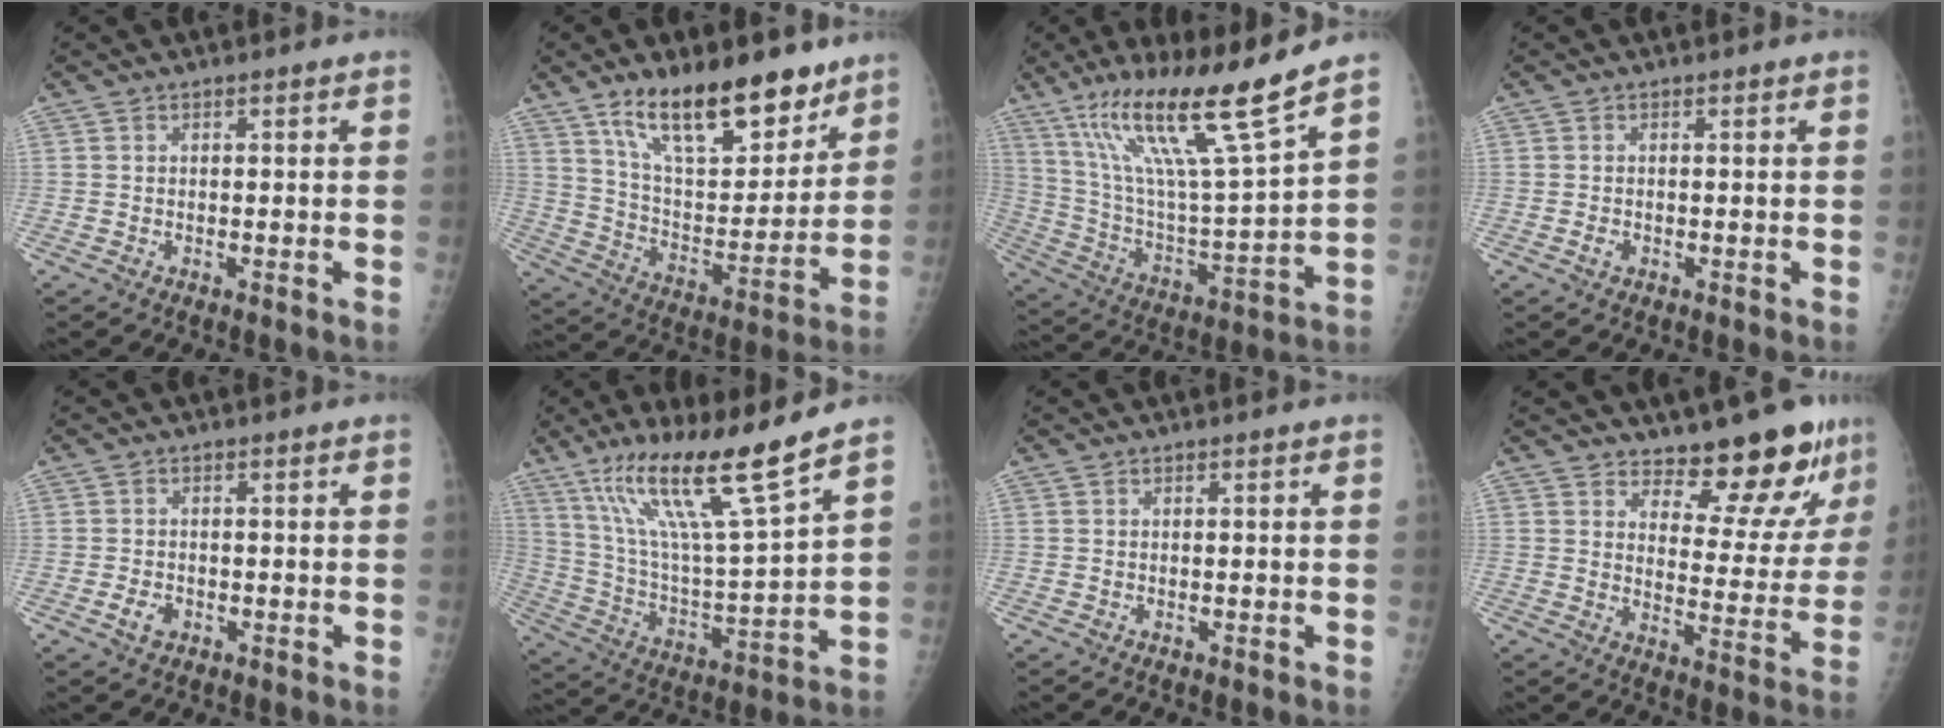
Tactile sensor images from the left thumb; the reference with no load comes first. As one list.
[{"total": 20.1, "force": [13.7, 8.0, 12.4], "torque": [-0.155, -0.080, 0.239]}, {"total": 20.7, "force": [13.5, 1.4, 15.7], "torque": [-0.265, -0.060, 0.248]}, {"total": 1.1, "force": [-0.3, 0.8, 0.6], "torque": [-0.009, 0.000, -0.004]}, {"total": 2.5, "force": [-1.0, 1.9, 1.4], "torque": [-0.022, 0.002, -0.014]}, {"total": 18.8, "force": [12.6, 1.4, 13.9], "torque": [-0.238, -0.063, 0.234]}, {"total": 0.0}, {"total": 13.6, "force": [11.6, 4.2, 5.6], "torque": [-0.031, -0.103, 0.156]}]